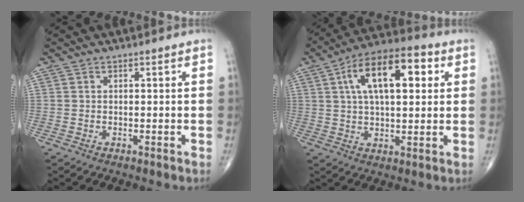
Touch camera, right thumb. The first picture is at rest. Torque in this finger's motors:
{"motor_torque": [0.54, 3.54, 1.63, 0.68, 0.47]}